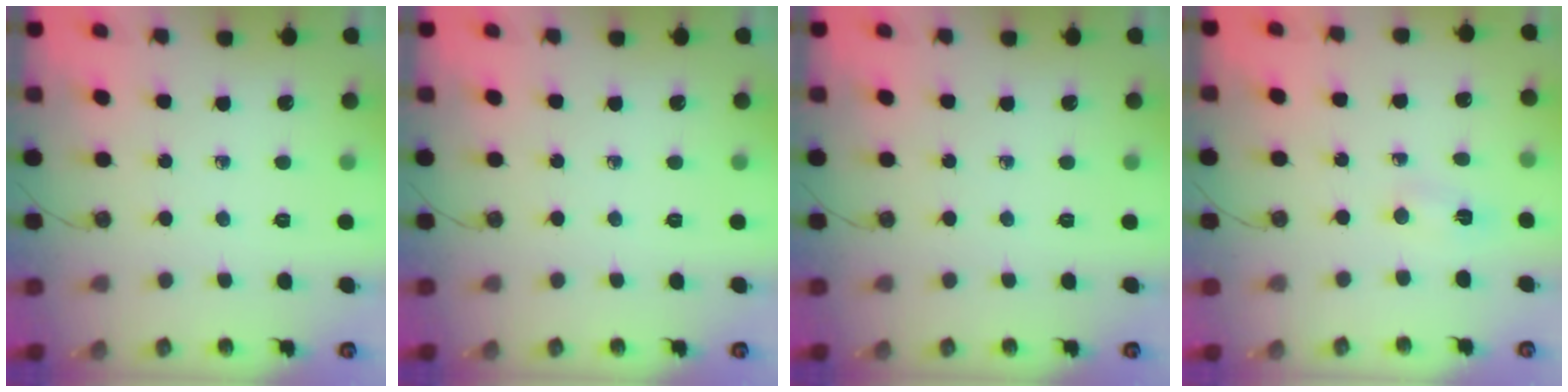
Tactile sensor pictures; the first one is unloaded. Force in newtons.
{"total": 0.0}
{"total": 0.0}
{"total": 2.0, "press": 1.5, "slide": 1.3}